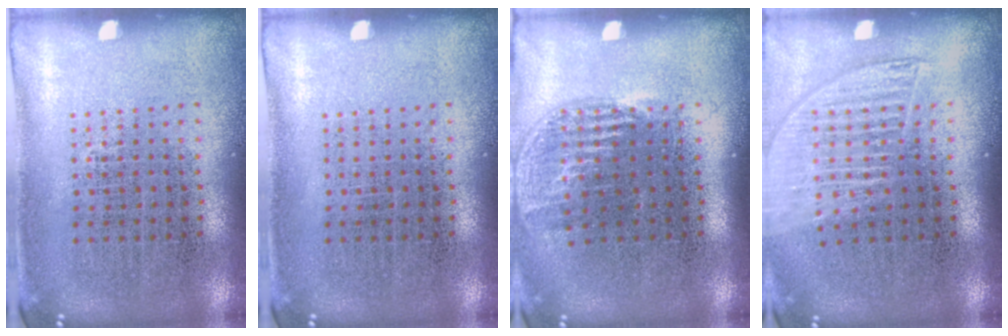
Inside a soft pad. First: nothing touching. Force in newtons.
{"total": 0.0}
{"total": 1.1, "press": 1.0, "slide": 0.6}
{"total": 1.5, "press": 1.3, "slide": 0.7}